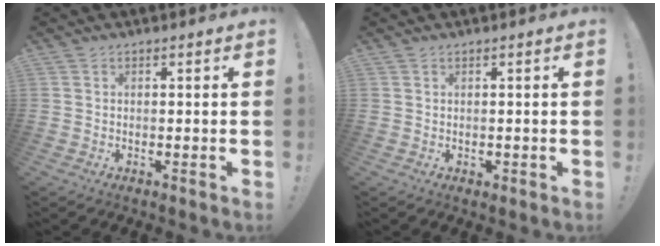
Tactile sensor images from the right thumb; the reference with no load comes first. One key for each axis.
{"total": 0.7, "fx": 0.3, "fy": 0.5, "fz": 0.2, "tx": -0.005, "ty": 0.001, "tz": 0.007}